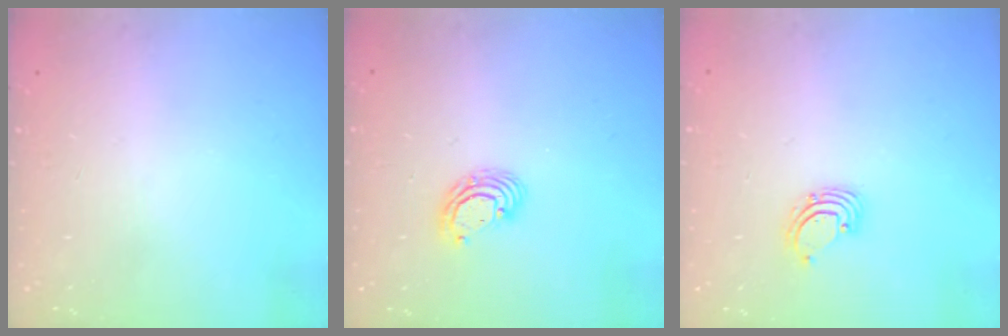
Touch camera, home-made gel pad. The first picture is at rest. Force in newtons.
{"total": 5.2, "press": 5.2, "slide": 0.3}
{"total": 2.3, "press": 2.3, "slide": 0.2}